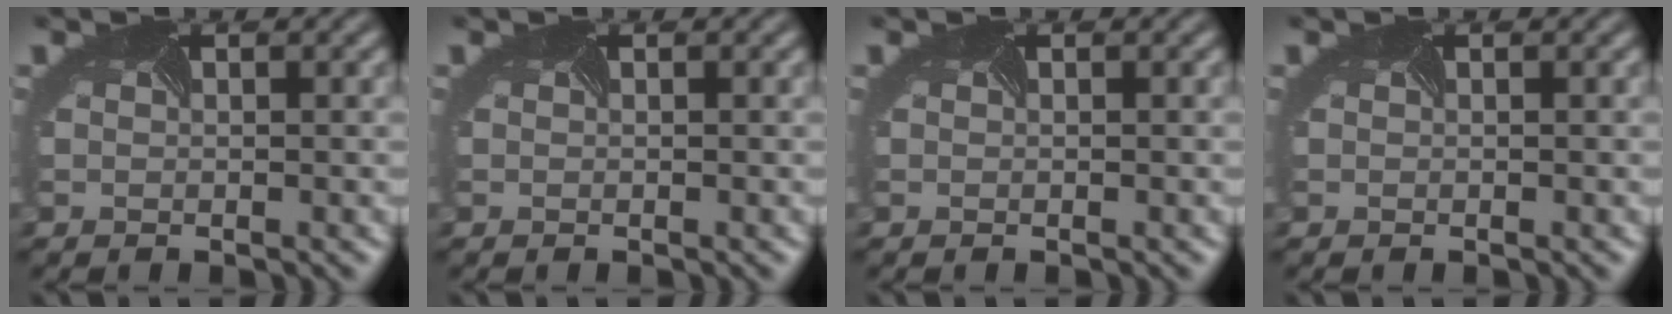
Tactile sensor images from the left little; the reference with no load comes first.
{"total": 0.0}
{"total": 0.0}
{"total": 0.0}